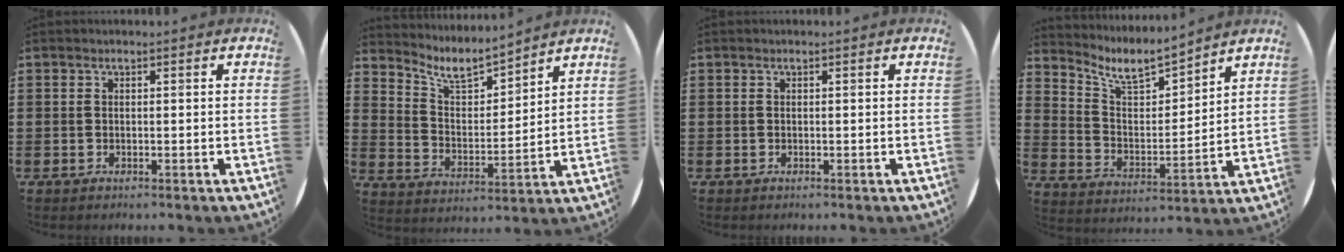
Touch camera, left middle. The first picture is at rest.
{"total": 7.0, "force": [6.3, 1.9, 2.5], "torque": [-0.073, -0.032, 0.111]}
{"total": 0.0}
{"total": 7.6, "force": [6.7, 2.0, 3.0], "torque": [-0.076, -0.039, 0.116]}